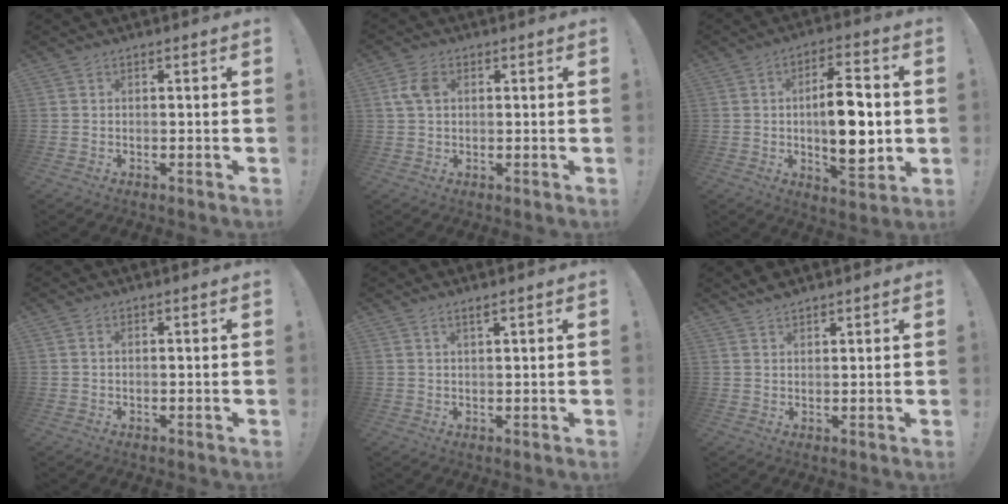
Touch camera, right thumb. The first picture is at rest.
{"total": 5.6, "force": [1.3, 3.9, 3.8], "torque": [-0.073, 0.007, 0.027]}
{"total": 15.2, "force": [-0.3, 6.2, 13.9], "torque": [-0.225, -0.001, -0.015]}
{"total": 0.6, "force": [0.4, 0.2, 0.4], "torque": [-0.010, 0.001, 0.007]}
{"total": 2.0, "force": [1.3, 0.0, 1.5], "torque": [-0.022, -0.004, 0.022]}
{"total": 3.5, "force": [3.2, 1.0, 1.0], "torque": [-0.015, -0.018, 0.060]}